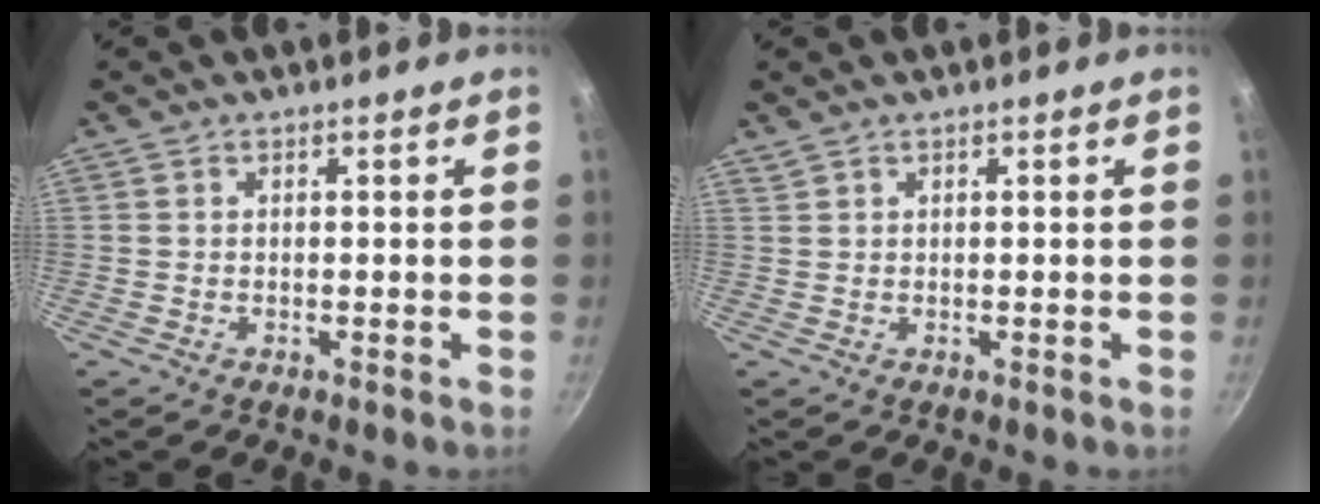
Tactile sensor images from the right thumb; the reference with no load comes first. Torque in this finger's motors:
{"motor_torque": [0.30, -0.24, -0.52, 0.32, 0.08]}